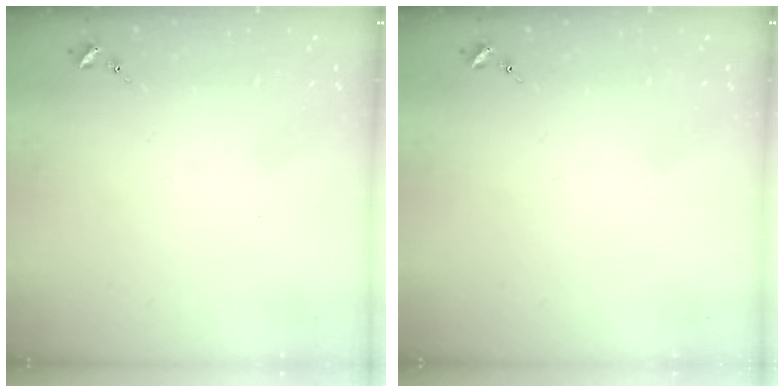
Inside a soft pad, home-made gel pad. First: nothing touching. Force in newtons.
{"total": 0.0}